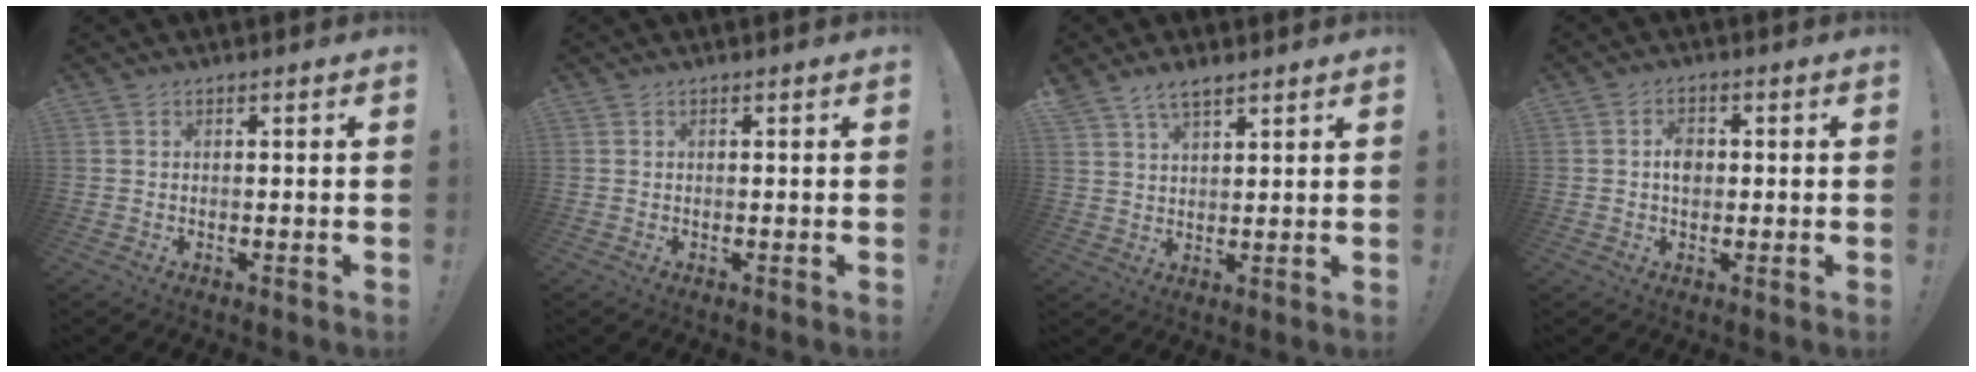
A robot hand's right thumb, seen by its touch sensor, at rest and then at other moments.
{"total": 0.0}
{"total": 5.3, "force": [4.0, 2.2, 2.7], "torque": [-0.045, -0.019, 0.075]}
{"total": 4.4, "force": [-0.1, 3.2, 3.0], "torque": [-0.037, 0.001, -0.005]}